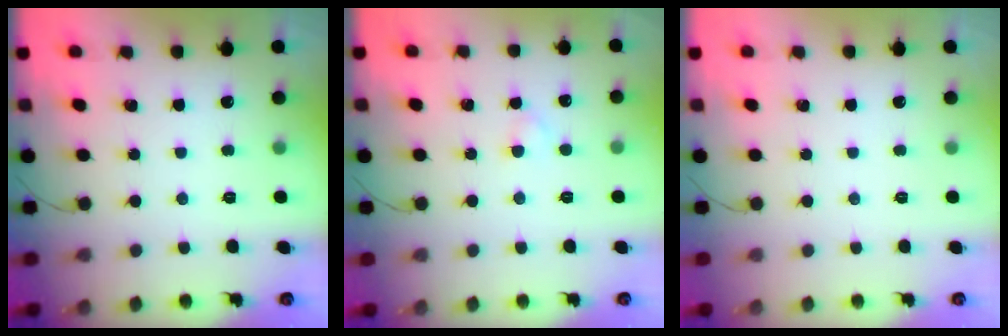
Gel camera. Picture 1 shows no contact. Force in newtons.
{"total": 1.9, "press": 1.6, "slide": 1.0}
{"total": 0.0}